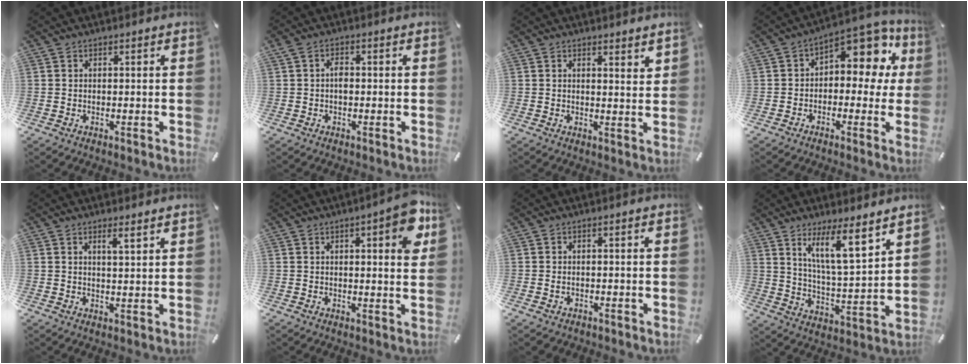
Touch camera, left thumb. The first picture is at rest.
{"total": 3.0, "force": [-0.4, 1.8, 2.4], "torque": [-0.053, 0.002, -0.009]}
{"total": 2.4, "force": [2.3, 0.5, 0.6], "torque": [-0.001, -0.018, 0.039]}
{"total": 10.6, "force": [4.6, 6.1, 7.3], "torque": [-0.101, -0.036, 0.082]}
{"total": 2.9, "force": [2.1, -0.1, 2.0], "torque": [-0.043, -0.005, 0.035]}
{"total": 8.9, "force": [3.5, 2.5, 7.8], "torque": [-0.093, -0.020, 0.049]}
{"total": 1.3, "force": [-0.6, 0.9, 0.8], "torque": [-0.018, 0.002, -0.012]}
{"total": 12.4, "force": [8.7, 2.6, 8.4], "torque": [-0.155, -0.048, 0.149]}